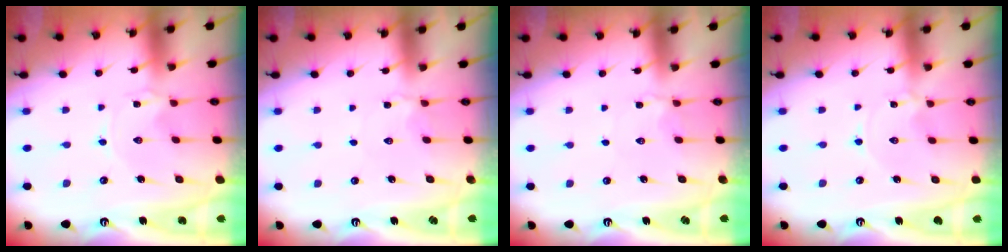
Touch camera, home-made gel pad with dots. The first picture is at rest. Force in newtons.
{"total": 2.6, "press": 2.5, "slide": 0.5}
{"total": 2.6, "press": 2.5, "slide": 0.5}
{"total": 0.0}